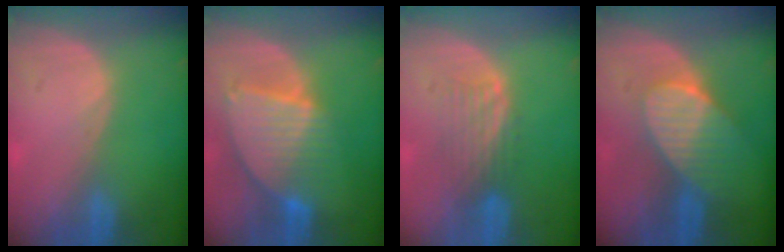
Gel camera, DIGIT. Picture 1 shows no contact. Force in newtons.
{"total": 8.5, "press": 7.5, "slide": 4.1}
{"total": 4.6, "press": 4.0, "slide": 2.4}
{"total": 7.4, "press": 6.8, "slide": 2.8}